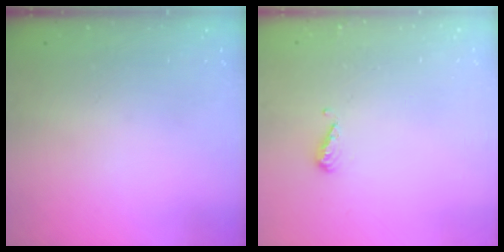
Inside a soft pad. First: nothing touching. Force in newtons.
{"total": 3.8, "press": 3.7, "slide": 0.3}